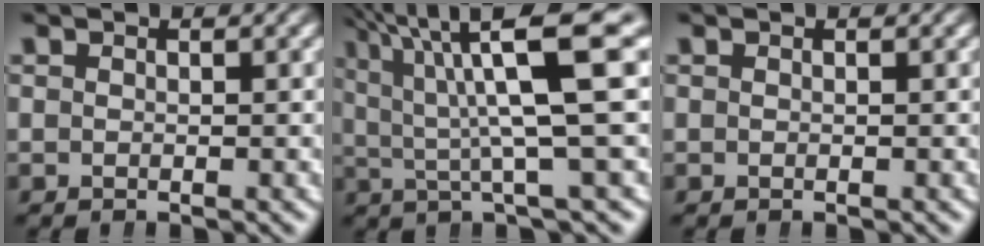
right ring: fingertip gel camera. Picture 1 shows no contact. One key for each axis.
{"total": 9.4, "fx": 3.4, "fy": 2.3, "fz": 8.5, "tx": -0.107, "ty": 0.018, "tz": 0.055}
{"total": 0.0}